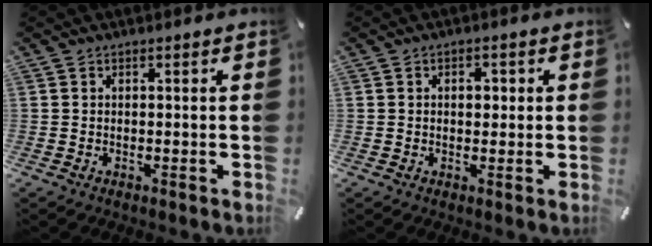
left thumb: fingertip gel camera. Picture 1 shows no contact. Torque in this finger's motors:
{"motor_torque": [0.52, 0.42, 0.28, -0.21, -0.01]}